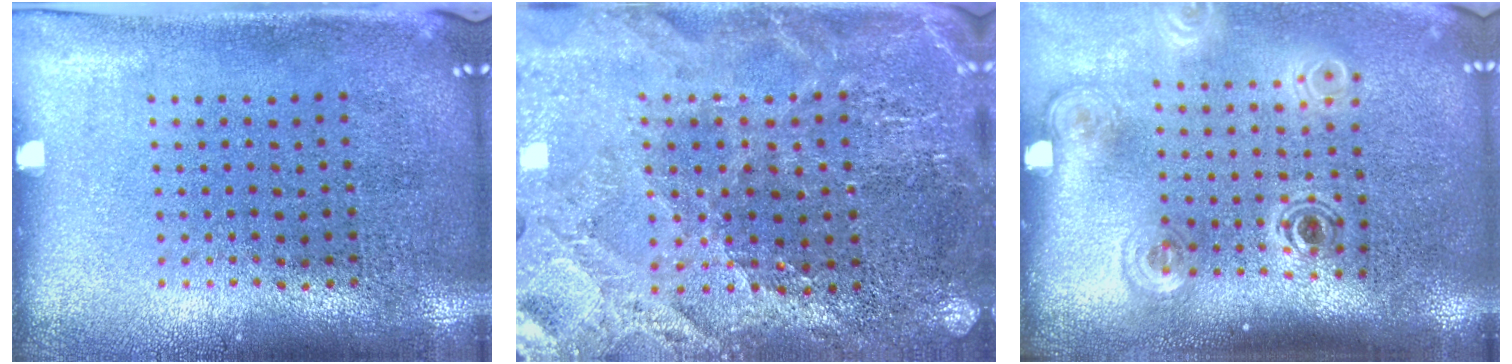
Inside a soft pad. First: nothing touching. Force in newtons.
{"total": 2.7, "press": 2.7, "slide": 0.3}
{"total": 1.9, "press": 1.3, "slide": 1.4}